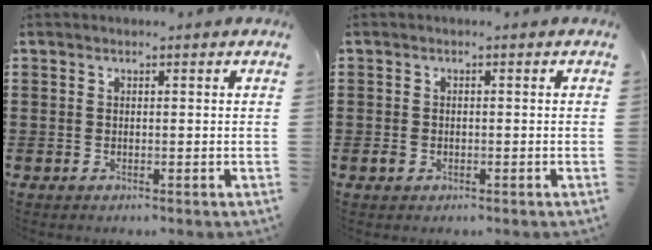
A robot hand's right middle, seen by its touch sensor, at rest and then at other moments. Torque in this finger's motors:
{"motor_torque": [0.36, -0.14, 0.00, 0.03]}